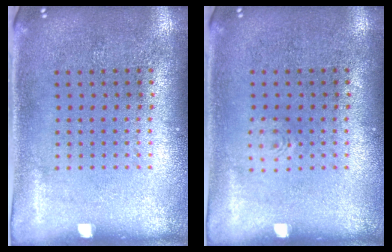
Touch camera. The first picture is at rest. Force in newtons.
{"total": 0.6, "press": 0.6, "slide": 0.1}